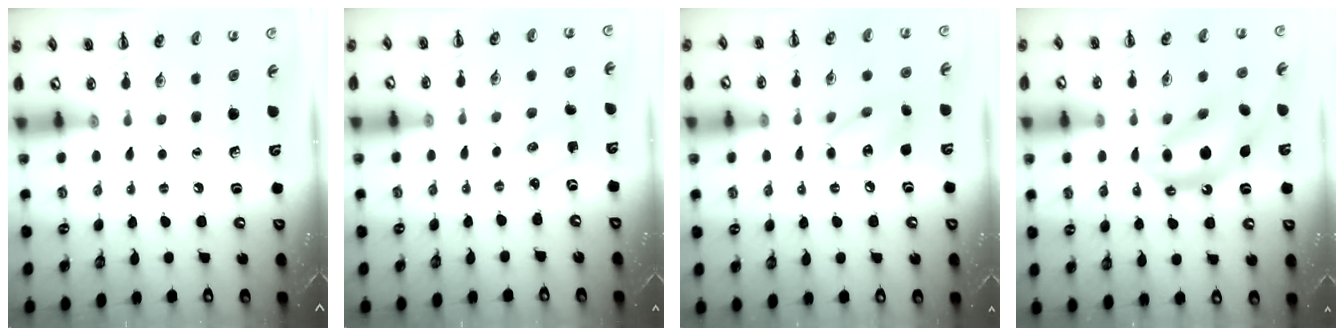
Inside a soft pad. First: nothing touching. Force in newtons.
{"total": 2.3, "press": 2.2, "slide": 0.7}
{"total": 11.1, "press": 11.0, "slide": 1.2}
{"total": 13.6, "press": 13.1, "slide": 3.8}